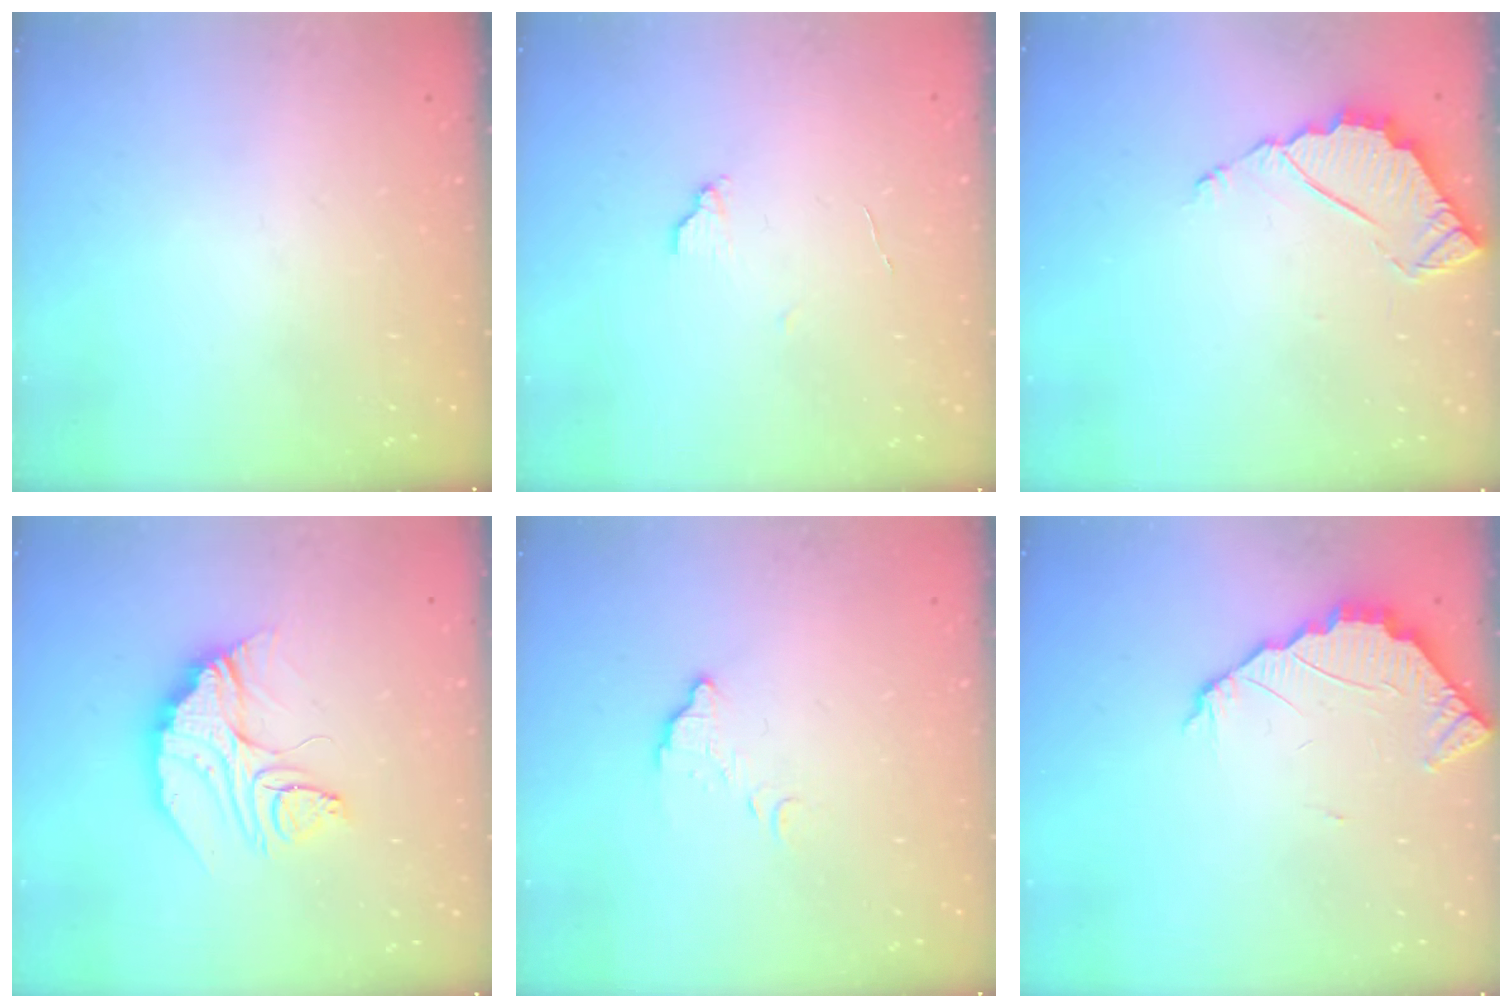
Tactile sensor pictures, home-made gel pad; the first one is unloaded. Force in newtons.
{"total": 4.3, "press": 4.3, "slide": 0.4}
{"total": 4.5, "press": 4.5, "slide": 0.4}
{"total": 14.9, "press": 14.9, "slide": 1.1}
{"total": 6.0, "press": 6.0, "slide": 0.4}
{"total": 2.6, "press": 2.6, "slide": 0.2}